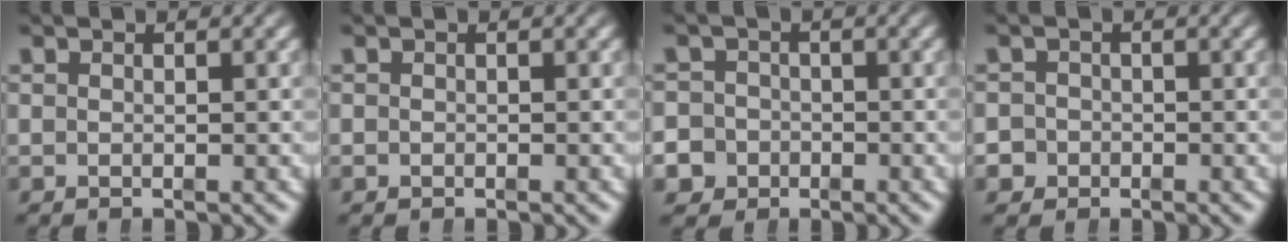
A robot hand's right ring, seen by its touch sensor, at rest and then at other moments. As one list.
[{"total": 0.0}, {"total": 5.8, "force": [-2.3, 5.3, 1.0], "torque": [-0.029, -0.024, -0.041]}, {"total": 2.9, "force": [-1.3, 2.6, 0.1], "torque": [-0.009, -0.014, -0.023]}]